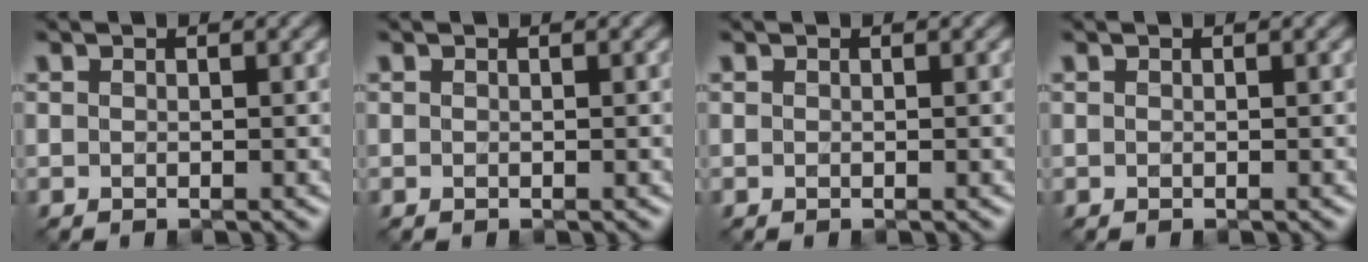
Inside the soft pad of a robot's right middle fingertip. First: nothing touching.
{"total": 0.0}
{"total": 0.0}
{"total": 0.0}